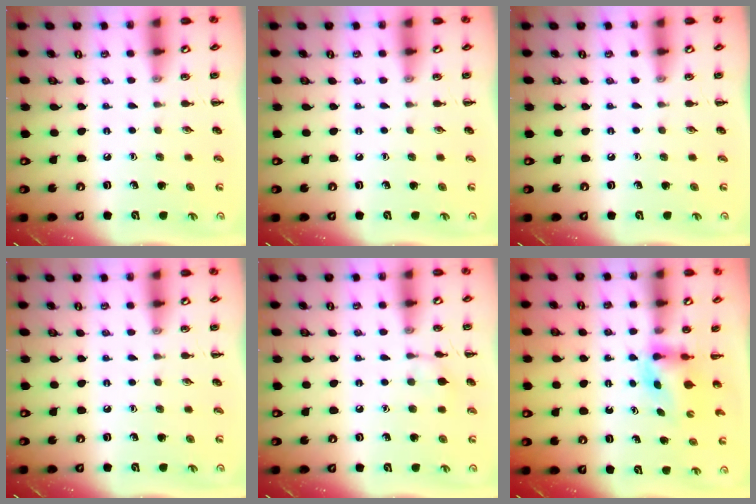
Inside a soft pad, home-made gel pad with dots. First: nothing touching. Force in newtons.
{"total": 0.0}
{"total": 0.0}
{"total": 0.0}
{"total": 7.1, "press": 6.8, "slide": 2.1}
{"total": 3.1, "press": 3.1, "slide": 0.6}